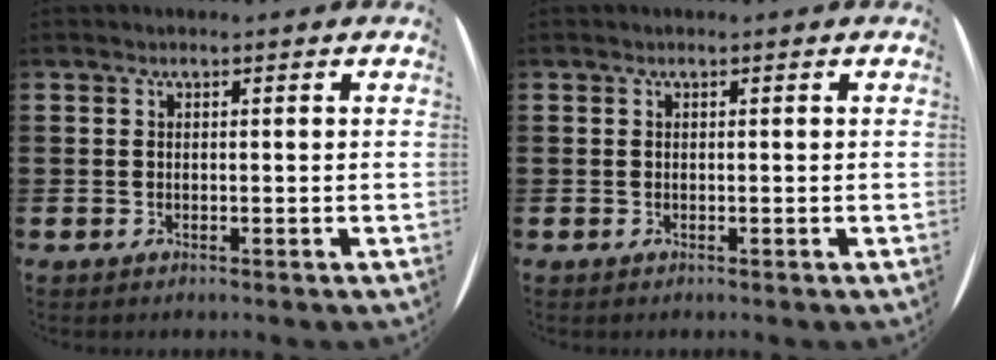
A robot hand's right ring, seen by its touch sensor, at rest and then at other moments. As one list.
[{"total": 0.0}]